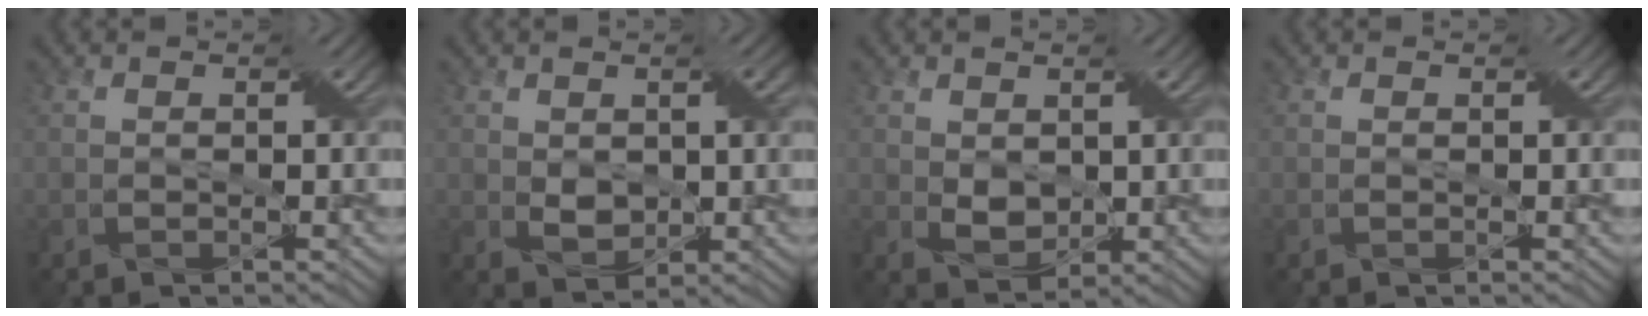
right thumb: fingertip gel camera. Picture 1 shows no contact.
{"total": 2.8, "force": [0.6, 1.9, 2.0], "torque": [-0.043, -0.002, 0.014]}
{"total": 2.9, "force": [0.7, 2.2, 1.8], "torque": [-0.043, -0.004, 0.017]}
{"total": 0.0}